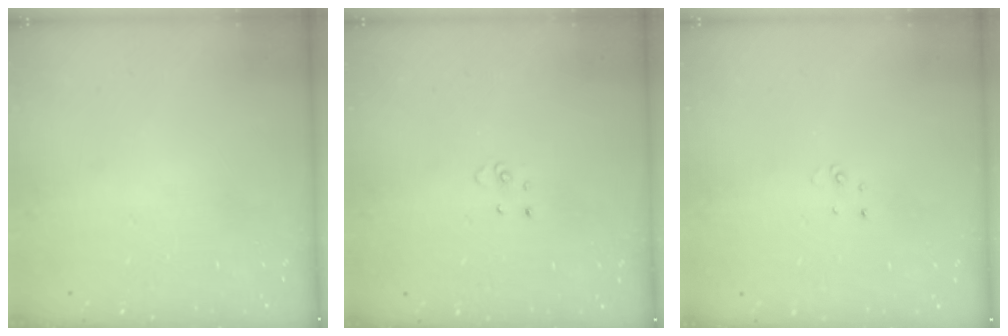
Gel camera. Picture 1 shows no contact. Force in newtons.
{"total": 2.9, "press": 2.9, "slide": 0.2}
{"total": 2.0, "press": 2.0, "slide": 0.2}